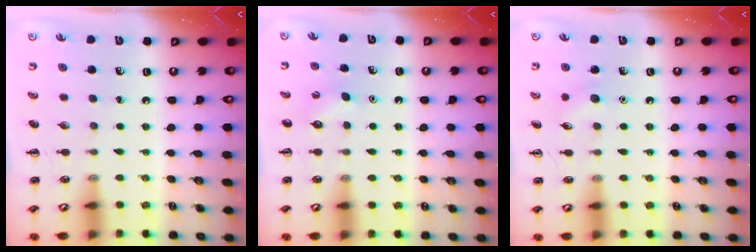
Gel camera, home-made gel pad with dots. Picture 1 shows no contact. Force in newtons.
{"total": 2.8, "press": 2.7, "slide": 0.8}
{"total": 5.0, "press": 4.7, "slide": 1.5}